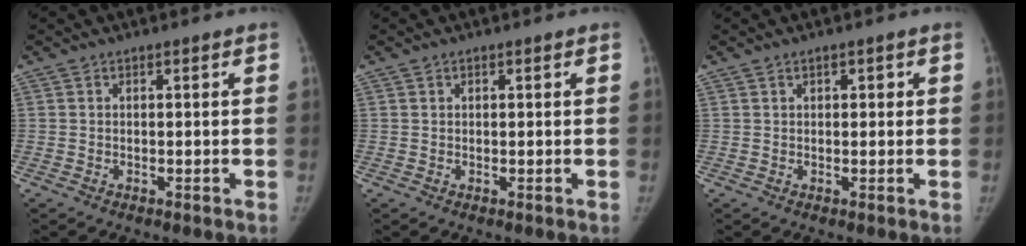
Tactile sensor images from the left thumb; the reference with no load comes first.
{"total": 0.6, "force": [0.3, 0.5, 0.2], "torque": [0.001, 0.000, 0.004]}
{"total": 1.6, "force": [0.6, 1.1, 1.0], "torque": [-0.007, 0.001, 0.007]}